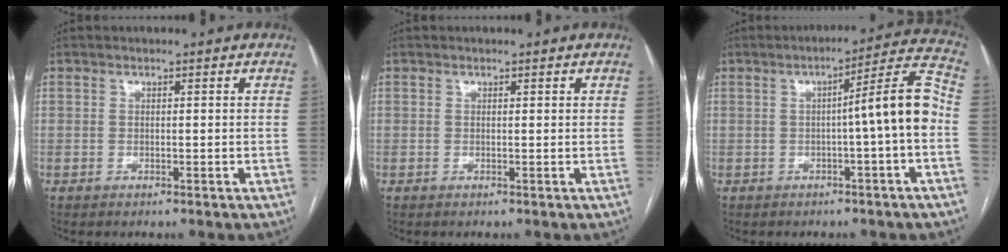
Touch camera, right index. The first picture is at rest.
{"total": 0.0}
{"total": 9.0, "force": [-1.3, -0.6, 8.9], "torque": [-0.119, 0.025, -0.020]}